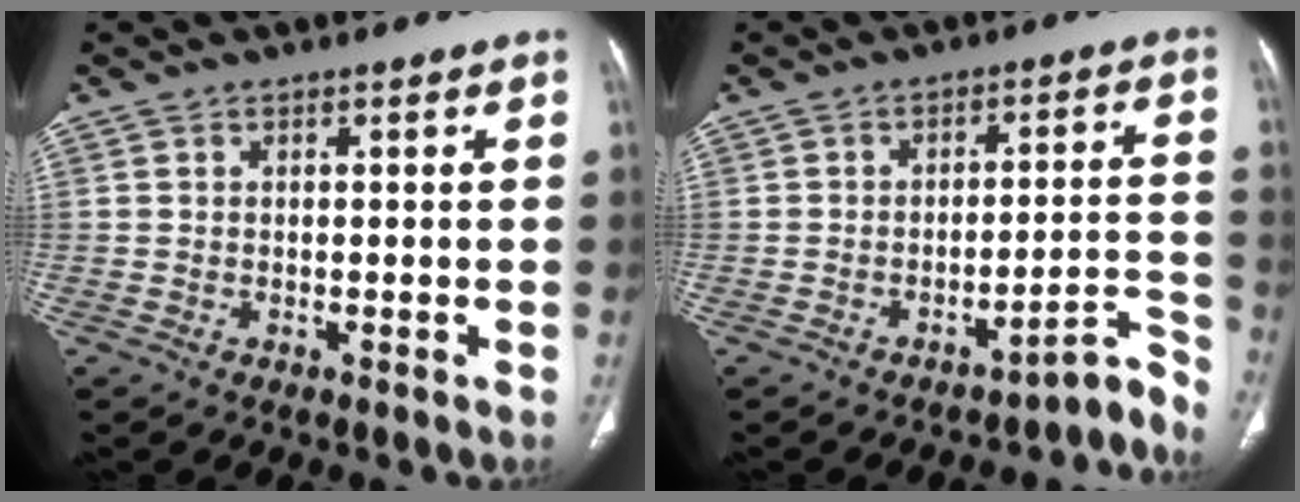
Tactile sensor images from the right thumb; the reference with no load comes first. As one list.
[{"total": 6.6, "force": [-6.1, 1.4, 2.0], "torque": [0.016, 0.101, -0.082]}]